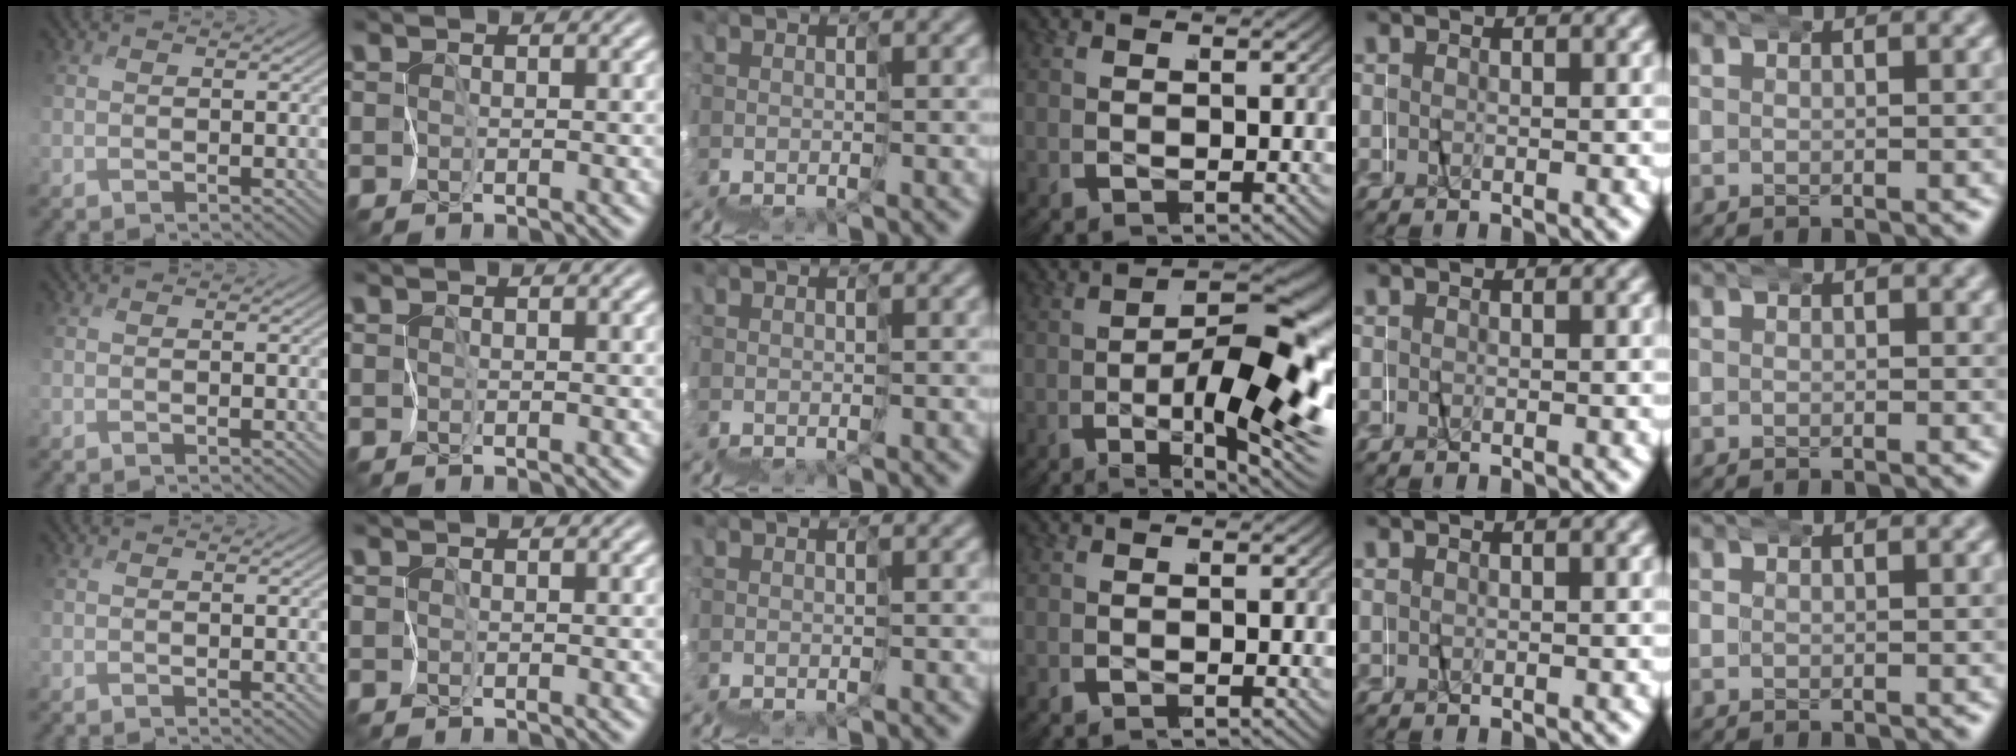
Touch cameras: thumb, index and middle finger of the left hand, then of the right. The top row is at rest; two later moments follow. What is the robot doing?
{"motion": "wrap", "object": "napkin"}